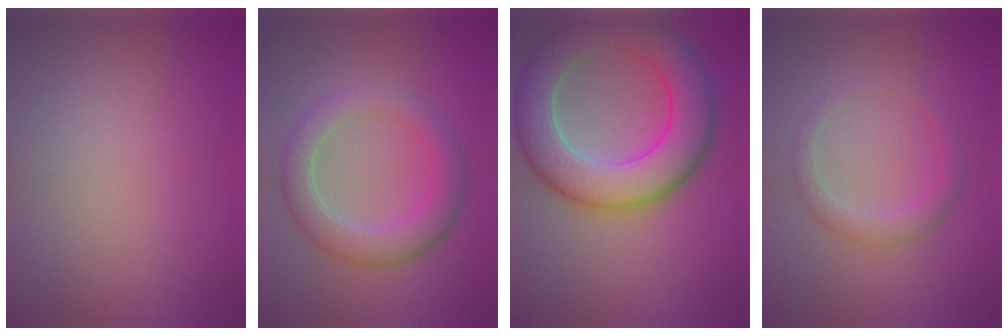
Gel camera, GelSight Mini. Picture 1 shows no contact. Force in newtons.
{"total": 4.5, "press": 4.5, "slide": 0.4}
{"total": 9.6, "press": 9.6, "slide": 0.5}
{"total": 2.1, "press": 2.1, "slide": 0.2}